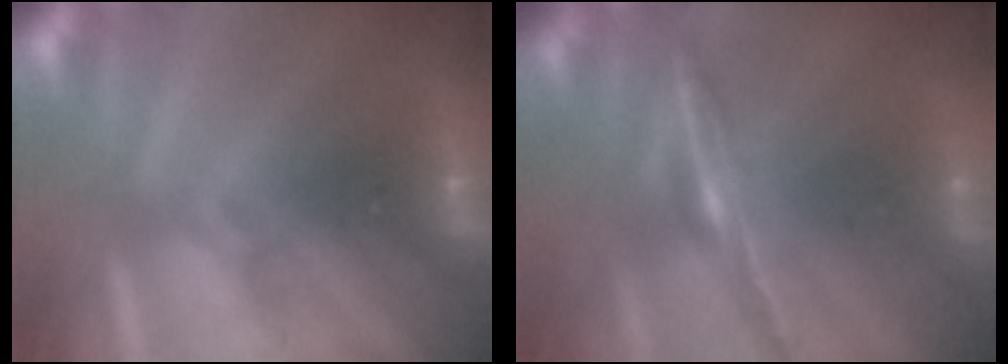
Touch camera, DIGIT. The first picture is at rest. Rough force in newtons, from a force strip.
{"total": 1.5}